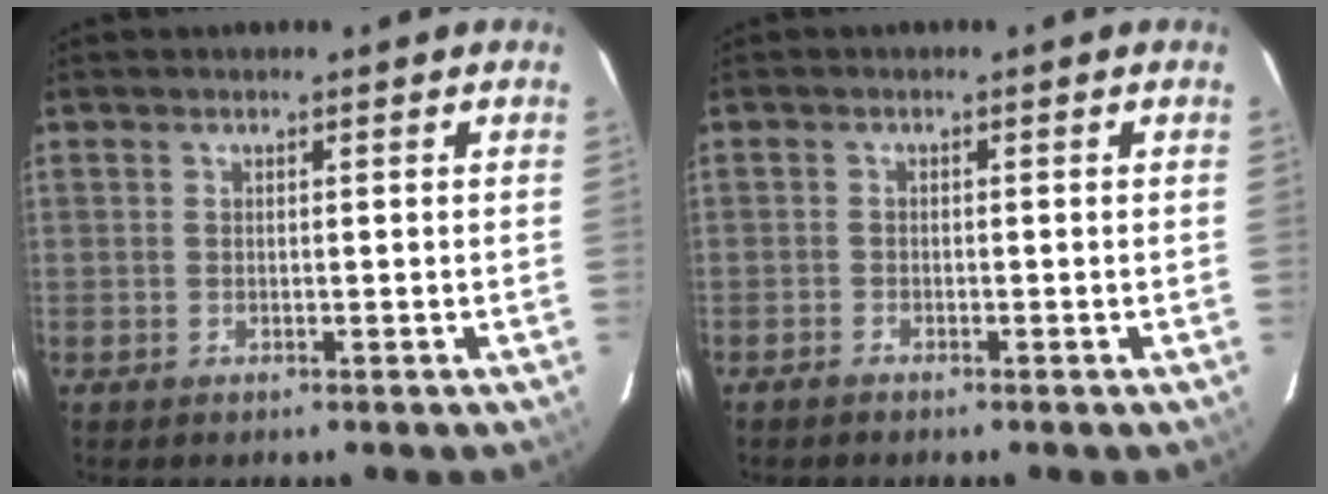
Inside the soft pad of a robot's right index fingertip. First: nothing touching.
{"total": 1.0, "force": [-0.9, 0.3, 0.0], "torque": [-0.006, 0.003, -0.022]}